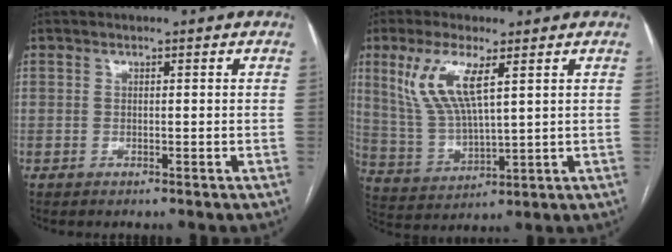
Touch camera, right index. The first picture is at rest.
{"total": 10.0, "force": [4.5, 2.4, 8.6], "torque": [-0.198, 0.002, 0.098]}